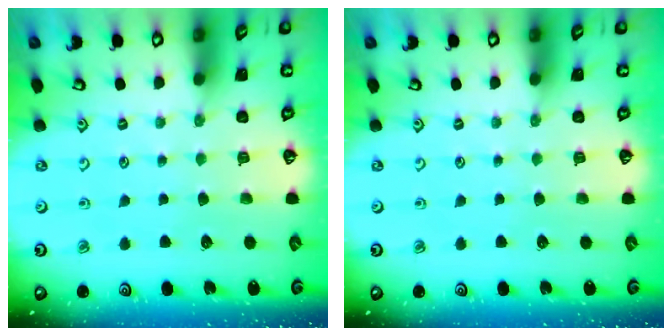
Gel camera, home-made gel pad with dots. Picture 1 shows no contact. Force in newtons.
{"total": 0.0}